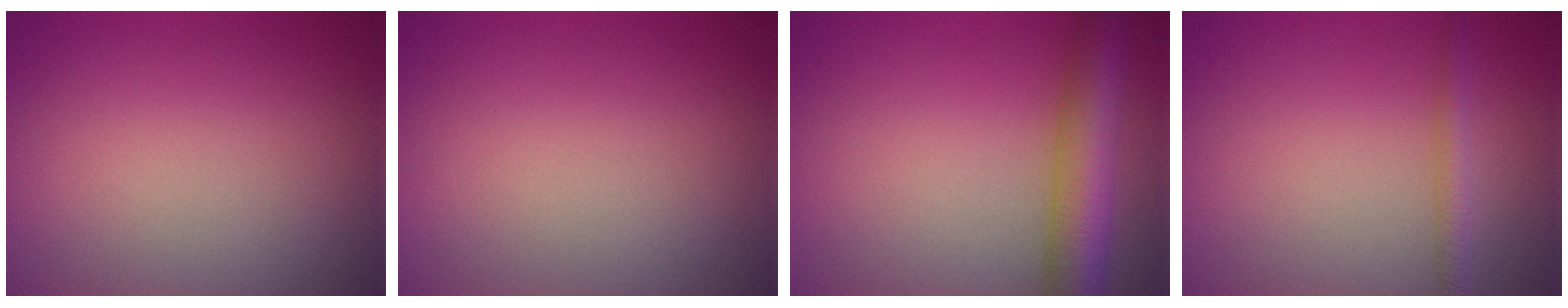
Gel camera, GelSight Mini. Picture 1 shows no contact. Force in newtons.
{"total": 0.0}
{"total": 7.4, "press": 7.4, "slide": 0.4}
{"total": 1.8, "press": 1.8, "slide": 0.1}